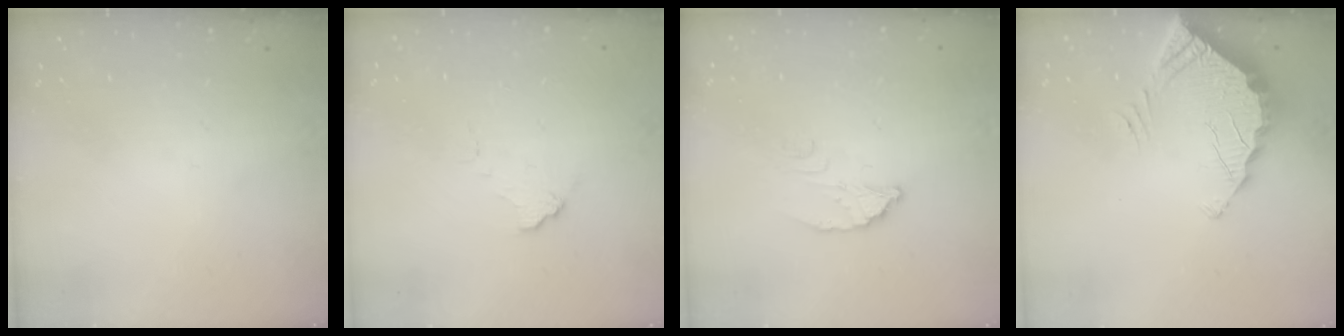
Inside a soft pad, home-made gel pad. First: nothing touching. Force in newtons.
{"total": 4.5, "press": 4.5, "slide": 0.4}
{"total": 2.8, "press": 2.8, "slide": 0.2}
{"total": 4.5, "press": 4.5, "slide": 0.2}